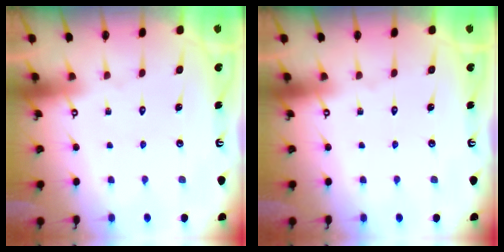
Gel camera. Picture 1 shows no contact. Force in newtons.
{"total": 0.0}